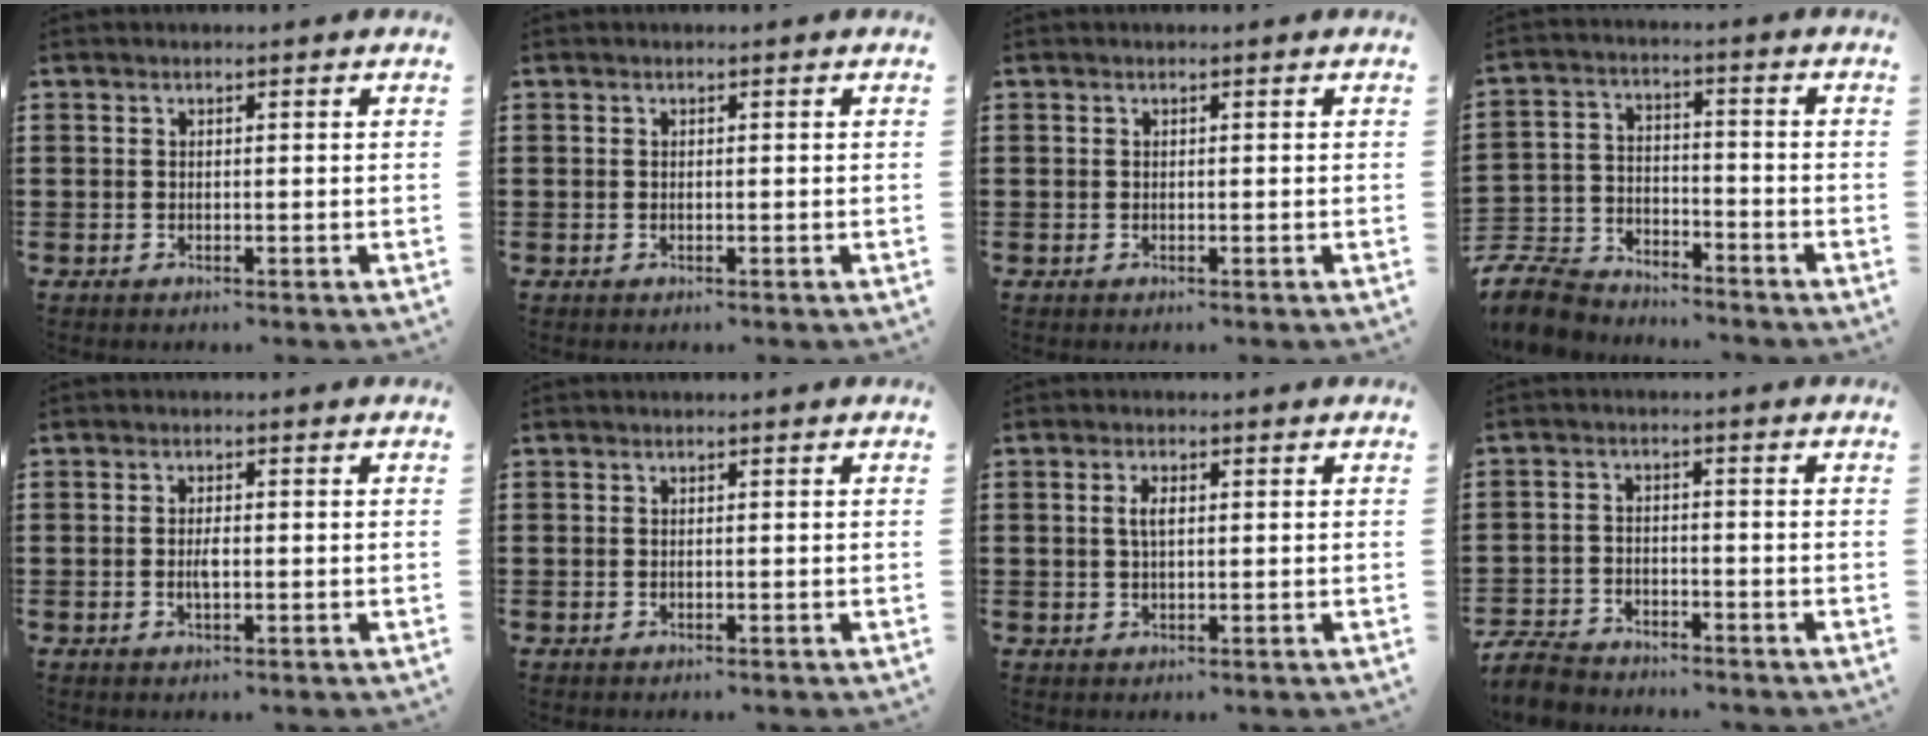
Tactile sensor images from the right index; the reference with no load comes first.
{"total": 0.0}
{"total": 0.0}
{"total": 8.1, "force": [-7.7, 2.2, 1.3], "torque": [-0.044, 0.016, -0.157]}
{"total": 2.1, "force": [-0.3, 0.7, 2.0], "torque": [-0.043, -0.002, -0.008]}
{"total": 0.0}
{"total": 2.5, "force": [0.4, 1.0, 2.3], "torque": [-0.046, 0.005, 0.005]}
{"total": 4.5, "force": [-4.3, 1.0, 0.8], "torque": [-0.036, -0.002, -0.093]}